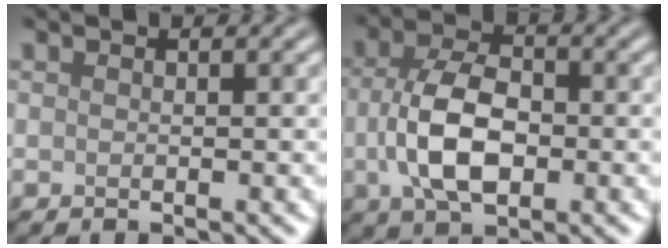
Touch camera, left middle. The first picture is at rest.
{"total": 6.6, "force": [-0.9, 3.7, 5.3], "torque": [-0.114, -0.001, -0.018]}